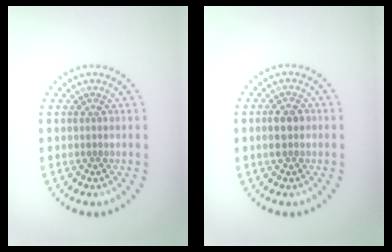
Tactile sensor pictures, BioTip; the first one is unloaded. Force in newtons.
{"total": 2.0, "press": 2.0, "slide": 0.2}